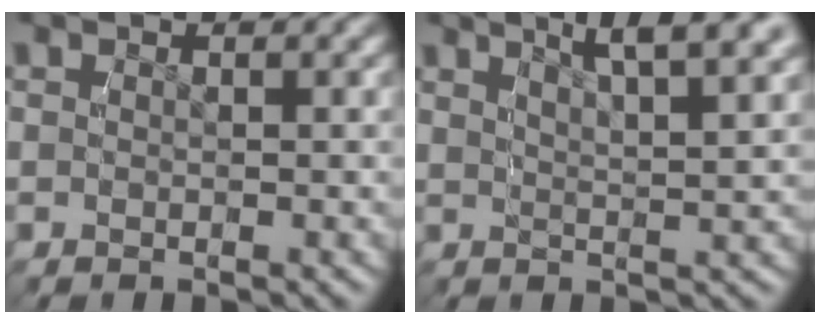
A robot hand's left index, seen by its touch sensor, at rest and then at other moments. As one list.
[{"total": 5.8, "force": [4.4, 0.6, 3.7], "torque": [-0.041, 0.014, 0.067]}]